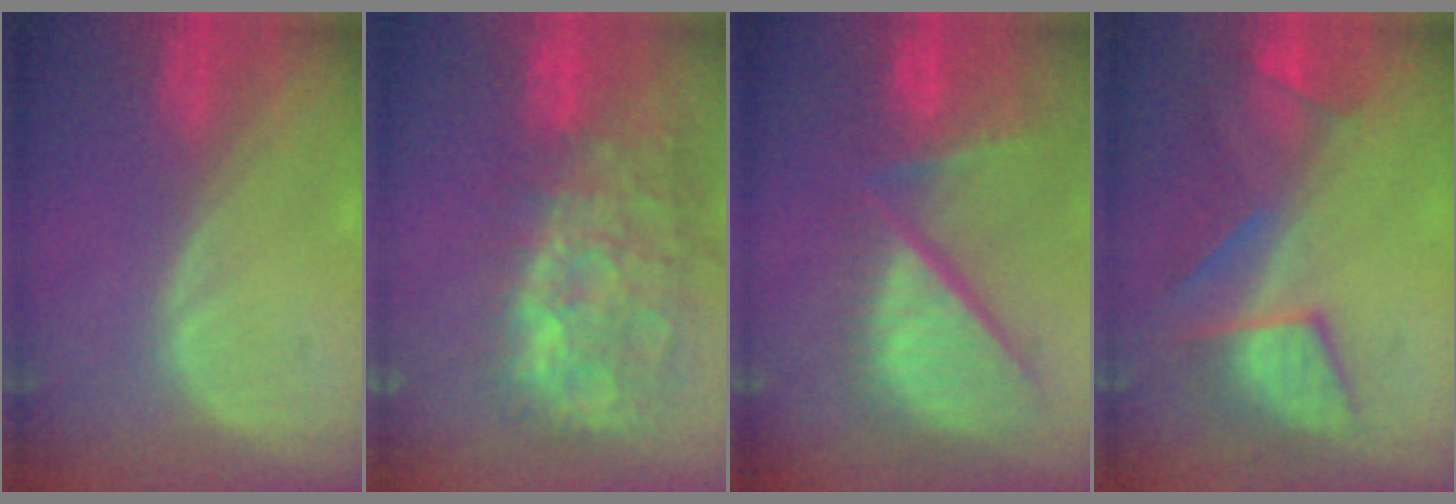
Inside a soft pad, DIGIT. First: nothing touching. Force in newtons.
{"total": 14.9, "press": 12.1, "slide": 8.8}
{"total": 12.8, "press": 10.6, "slide": 7.2}
{"total": 7.6, "press": 7.5, "slide": 1.2}